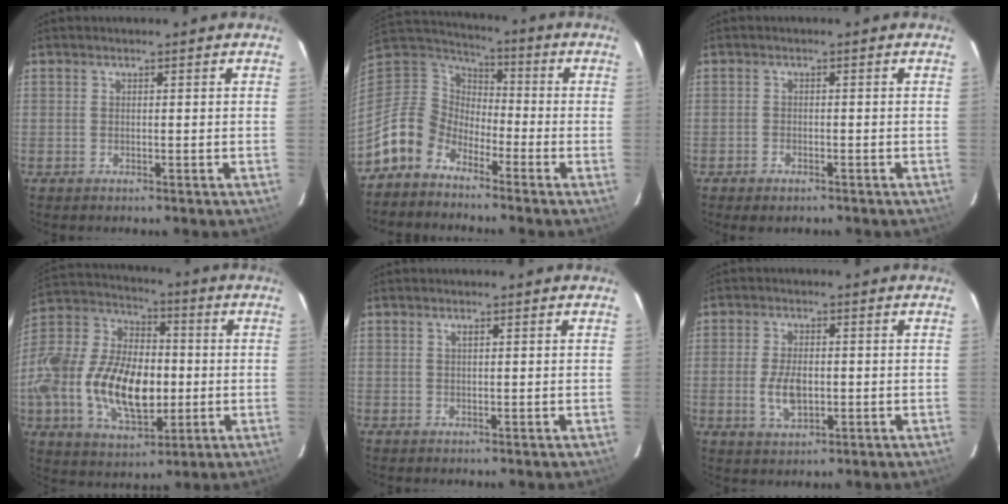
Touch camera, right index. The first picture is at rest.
{"total": 10.2, "force": [-7.0, 6.6, 3.2], "torque": [-0.081, 0.024, -0.148]}
{"total": 1.5, "force": [-0.9, 0.9, 1.0], "torque": [-0.025, -0.002, -0.015]}
{"total": 25.4, "force": [-4.6, 15.0, 20.0], "torque": [-0.430, 0.001, -0.073]}
{"total": 0.6, "force": [0.3, 0.2, 0.5], "torque": [-0.009, 0.004, 0.004]}
{"total": 6.2, "force": [-1.0, 3.4, 5.1], "torque": [-0.104, -0.004, -0.014]}